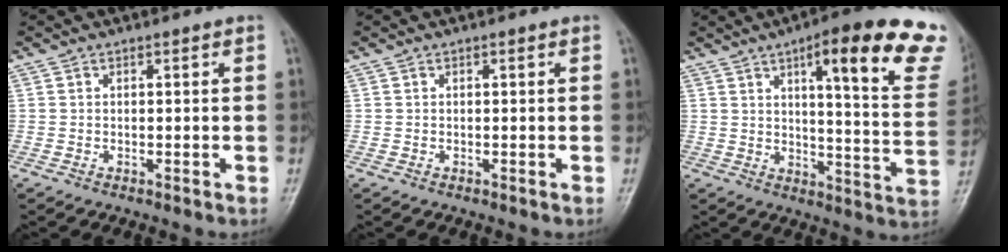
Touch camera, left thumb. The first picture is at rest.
{"total": 0.0}
{"total": 23.2, "force": [13.9, 5.2, 17.8], "torque": [-0.203, -0.050, 0.170]}